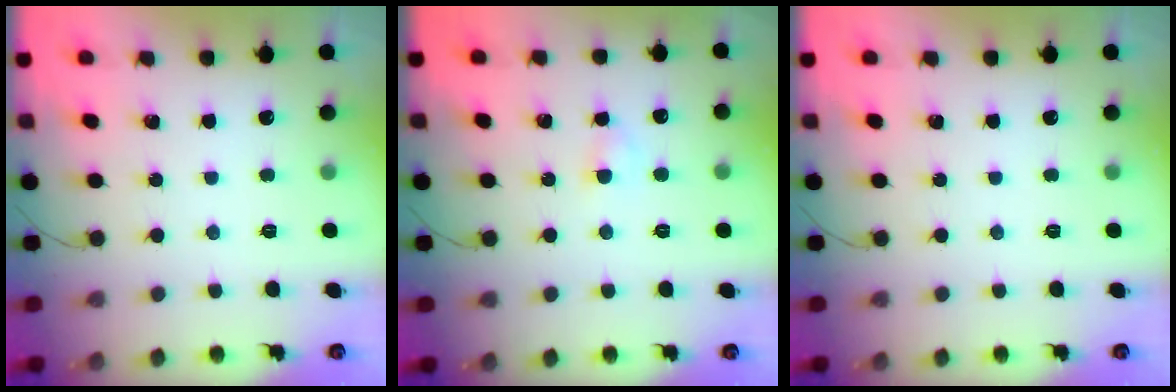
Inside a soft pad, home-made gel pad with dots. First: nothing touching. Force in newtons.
{"total": 2.8, "press": 2.6, "slide": 1.1}
{"total": 0.0}